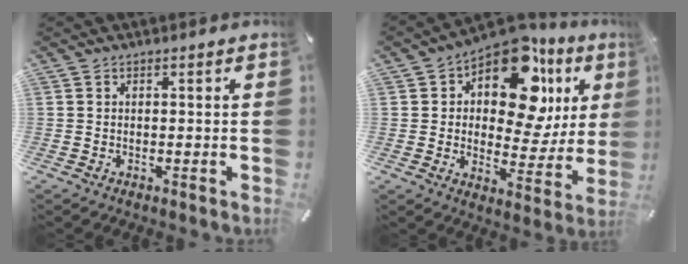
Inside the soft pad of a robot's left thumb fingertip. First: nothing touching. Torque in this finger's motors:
{"motor_torque": [2.56, 2.40, 2.00, -0.72, 0.20]}